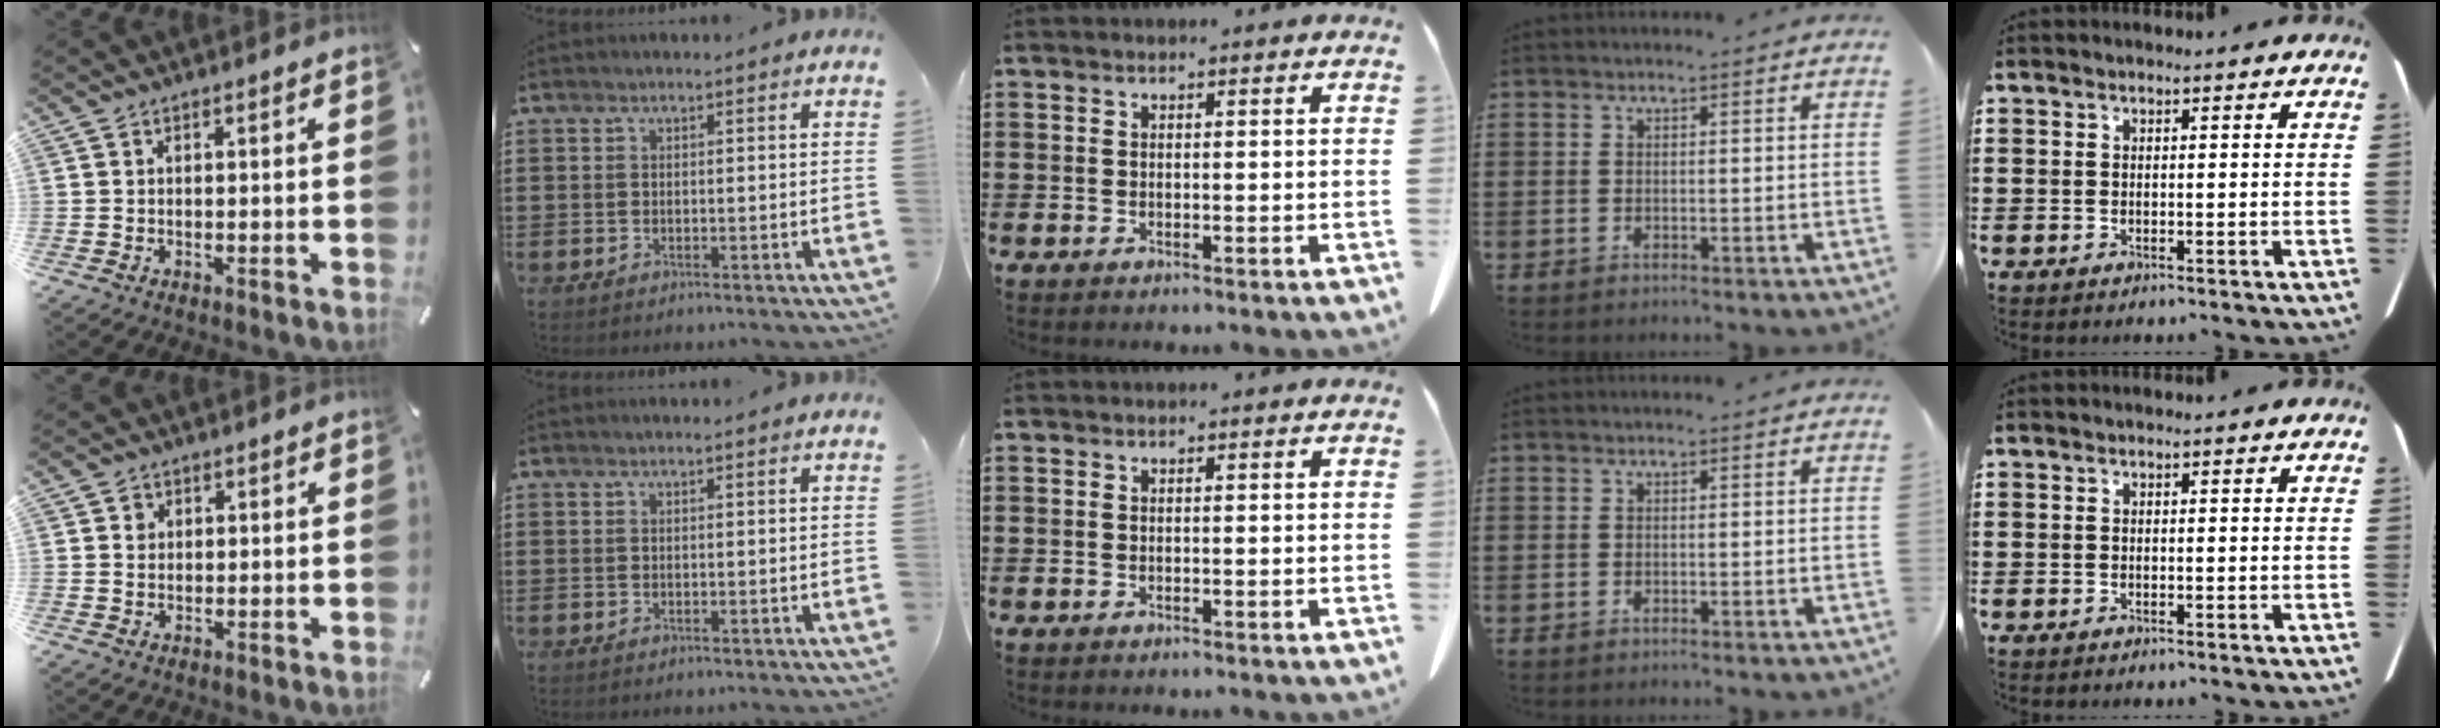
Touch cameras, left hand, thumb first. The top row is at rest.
{"thumb": {"total": 1.9, "force": [0.4, 1.8, 0.3], "torque": [-0.001, 0.001, 0.004]}}